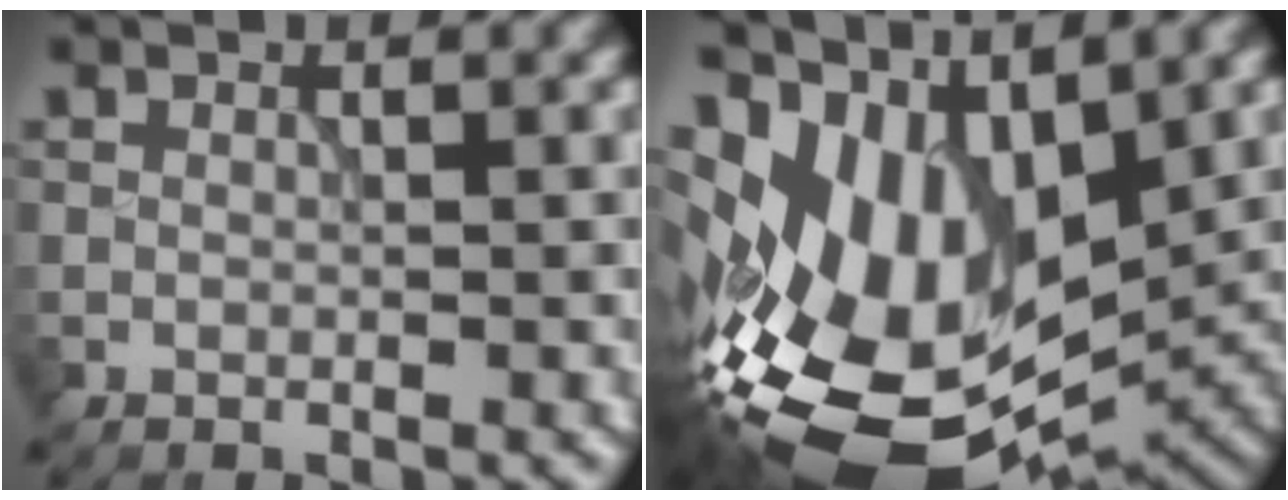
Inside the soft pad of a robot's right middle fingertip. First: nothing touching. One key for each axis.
{"total": 13.9, "fx": -0.3, "fy": 8.4, "fz": 11.1, "tx": -0.213, "ty": -0.006, "tz": 0.005}